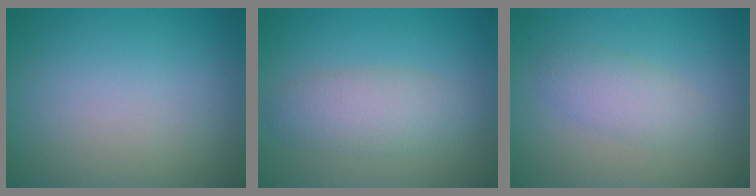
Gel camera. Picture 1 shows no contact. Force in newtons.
{"total": 3.5, "press": 3.5, "slide": 0.1}
{"total": 2.4, "press": 2.4, "slide": 0.1}